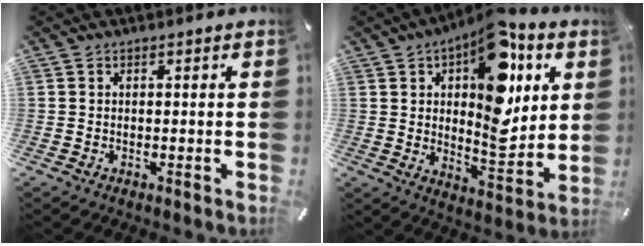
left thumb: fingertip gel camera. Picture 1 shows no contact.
{"total": 18.2, "force": [6.6, 9.3, 14.1], "torque": [-0.183, -0.038, 0.111]}